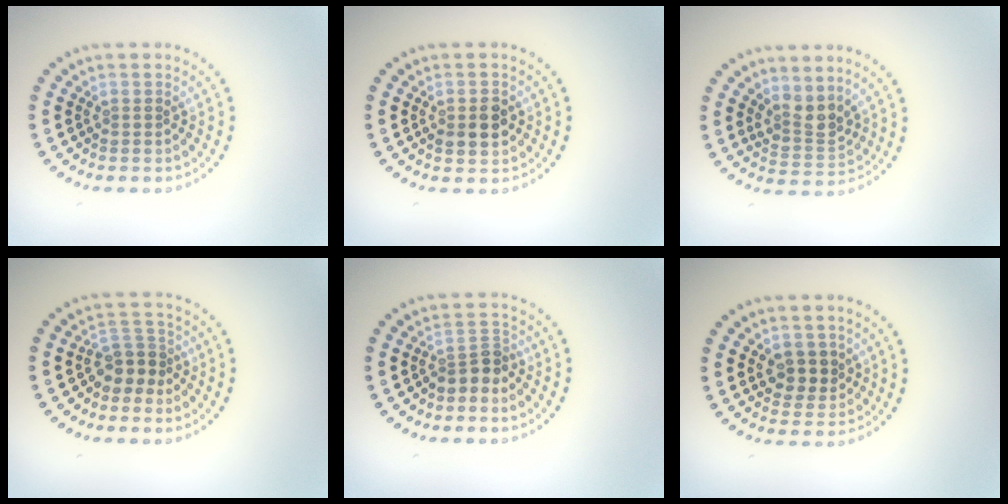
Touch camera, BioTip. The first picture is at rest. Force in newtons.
{"total": 2.9, "press": 2.9, "slide": 0.2}
{"total": 2.7, "press": 2.1, "slide": 1.7}
{"total": 2.7, "press": 2.3, "slide": 1.5}
{"total": 2.4, "press": 1.8, "slide": 1.6}
{"total": 2.5, "press": 2.3, "slide": 0.9}